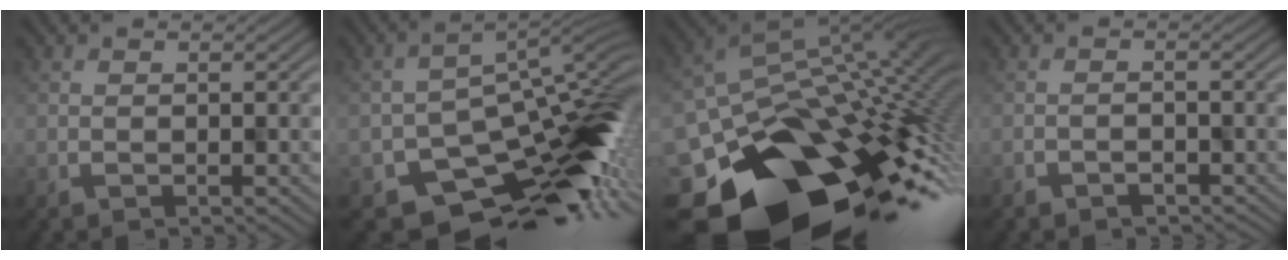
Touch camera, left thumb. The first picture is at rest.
{"total": 10.2, "force": [-5.7, 5.8, 6.1], "torque": [-0.086, -0.028, -0.088]}
{"total": 16.3, "force": [-6.3, 10.9, 10.4], "torque": [-0.199, -0.044, -0.084]}
{"total": 1.2, "force": [-1.1, 0.3, -0.5], "torque": [0.002, -0.005, -0.012]}